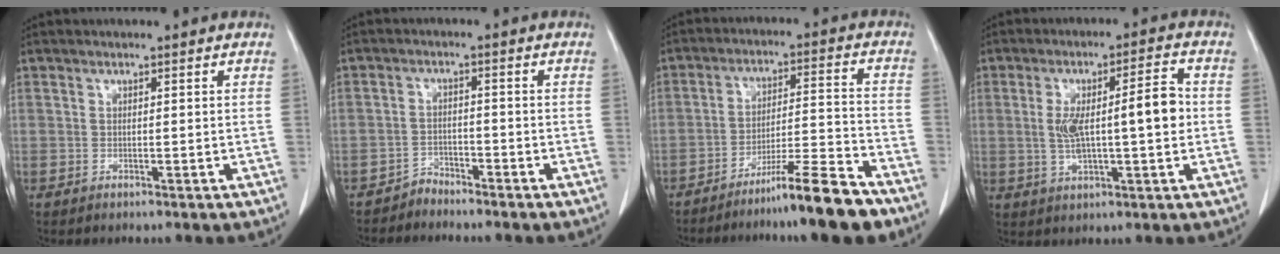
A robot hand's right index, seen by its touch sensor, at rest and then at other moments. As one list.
[{"total": 2.2, "force": [-2.1, 0.3, -0.6], "torque": [0.018, -0.004, -0.040]}, {"total": 11.3, "force": [-8.8, -0.5, 7.2], "torque": [-0.107, -0.001, -0.148]}, {"total": 9.9, "force": [0.1, 2.3, 9.7], "torque": [-0.166, 0.025, 0.007]}]